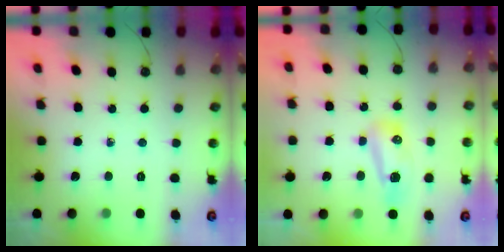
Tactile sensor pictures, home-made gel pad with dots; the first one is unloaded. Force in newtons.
{"total": 8.4, "press": 8.2, "slide": 1.8}